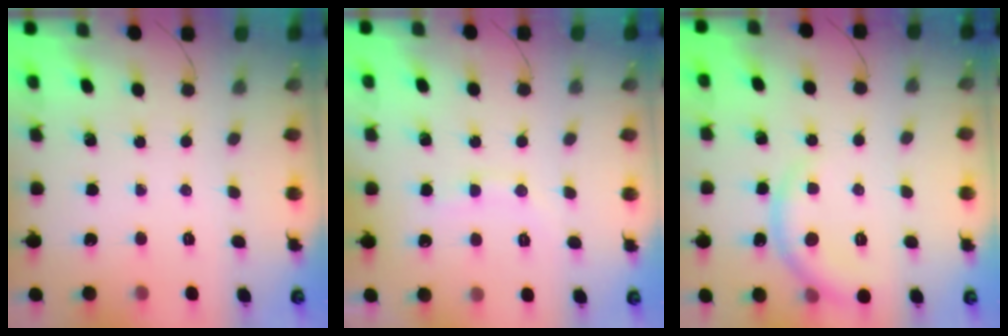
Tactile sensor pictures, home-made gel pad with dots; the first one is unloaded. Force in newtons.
{"total": 8.3, "press": 8.2, "slide": 1.3}
{"total": 6.4, "press": 6.4, "slide": 0.7}